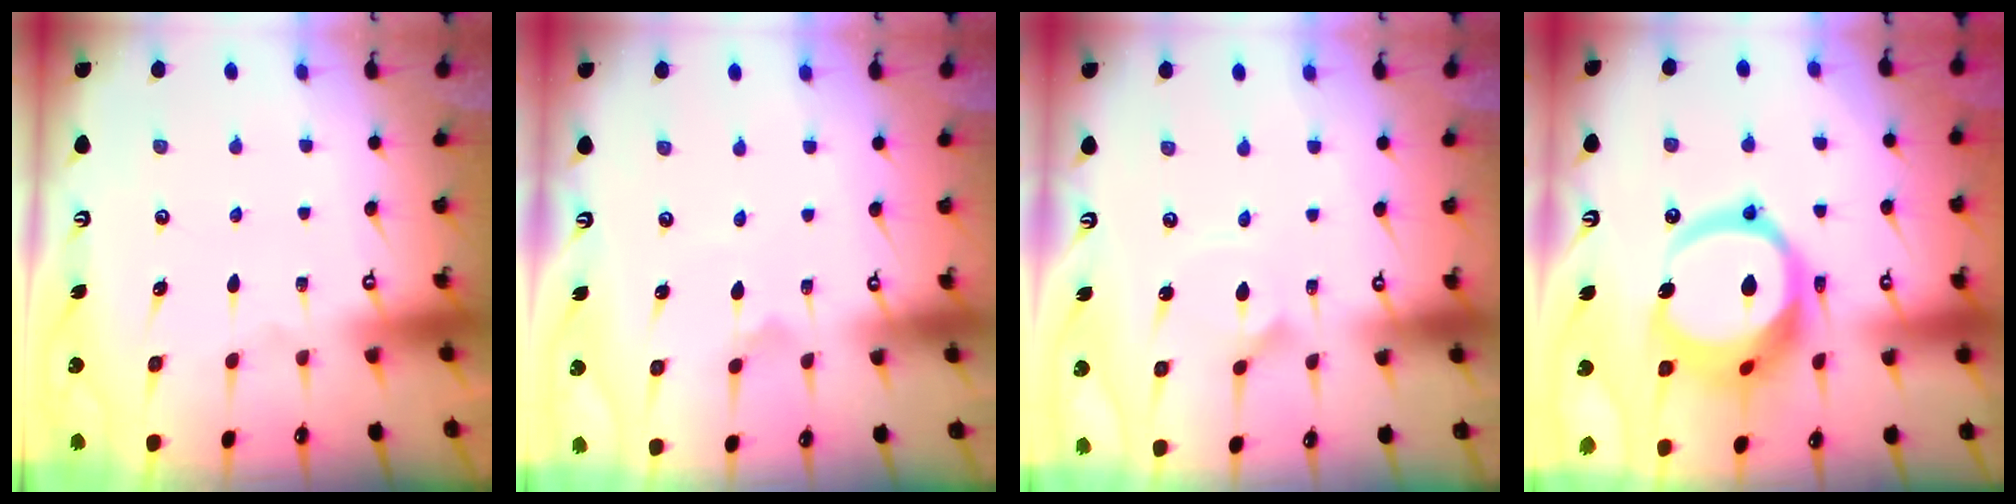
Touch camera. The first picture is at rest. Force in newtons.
{"total": 1.8, "press": 1.7, "slide": 0.1}
{"total": 3.2, "press": 3.1, "slide": 0.3}
{"total": 17.2, "press": 17.1, "slide": 2.0}